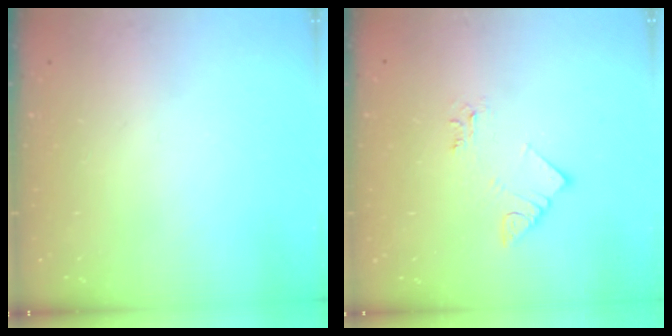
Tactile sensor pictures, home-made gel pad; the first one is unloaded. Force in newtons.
{"total": 3.0, "press": 3.0, "slide": 0.0}